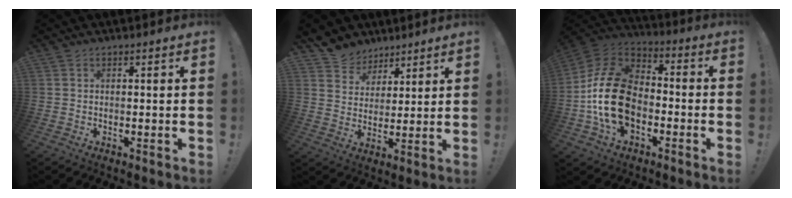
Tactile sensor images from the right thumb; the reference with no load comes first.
{"total": 7.9, "force": [5.7, 5.5, 0.2], "torque": [-0.015, -0.047, 0.116]}
{"total": 21.0, "force": [-4.0, 14.2, 14.9], "torque": [-0.276, 0.038, -0.058]}